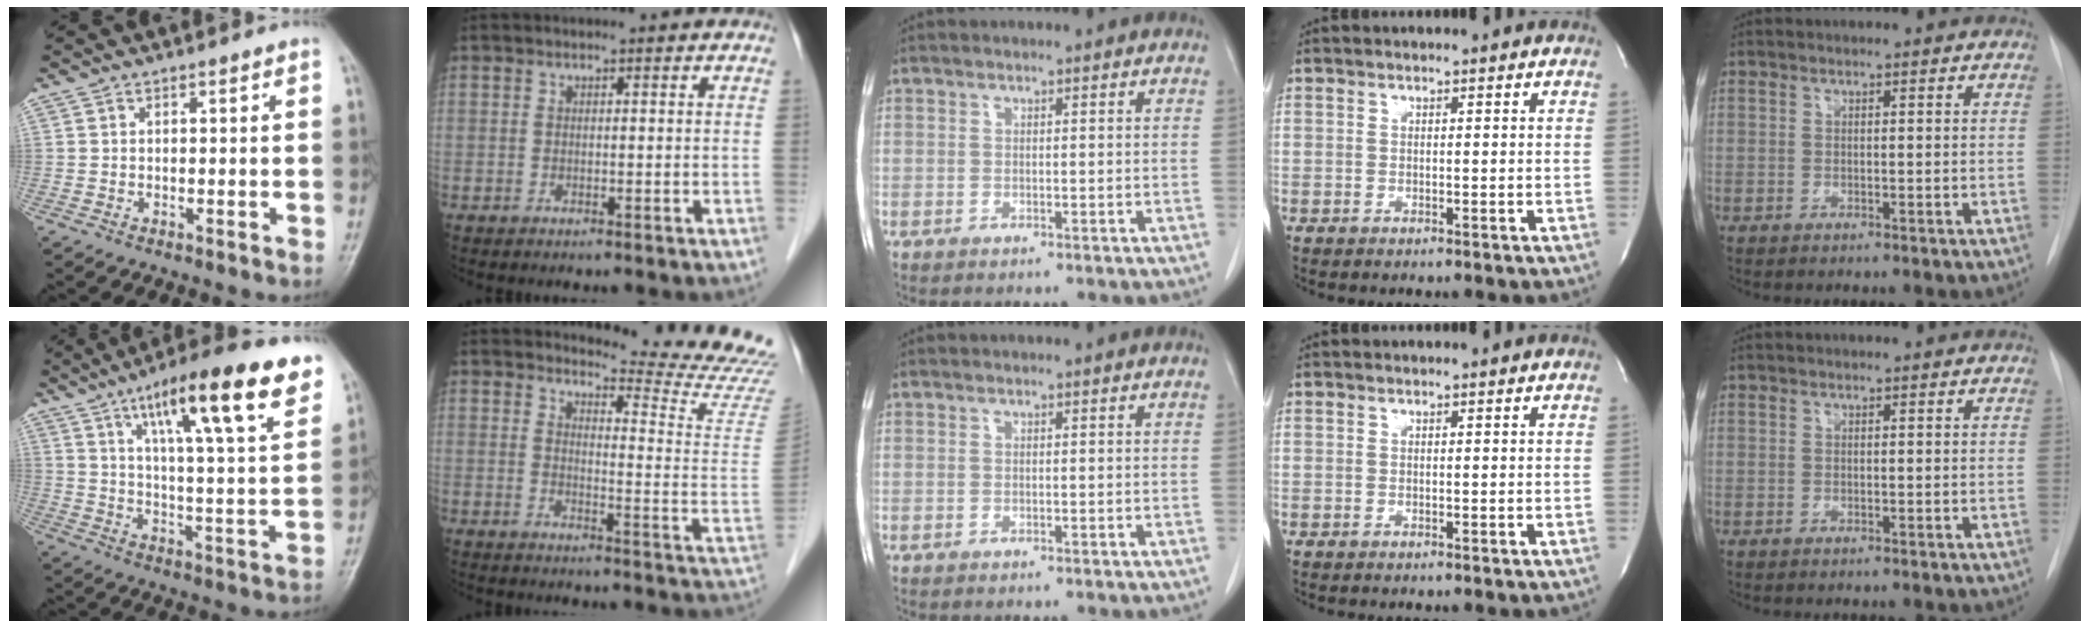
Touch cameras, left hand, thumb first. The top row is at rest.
{"thumb": {"total": 21.2, "force": [12.2, 4.3, 16.9], "torque": [-0.230, -0.034, 0.187]}, "index": {"total": 14.6, "force": [14.3, -2.1, 1.6], "torque": [-0.025, -0.141, 0.155]}}